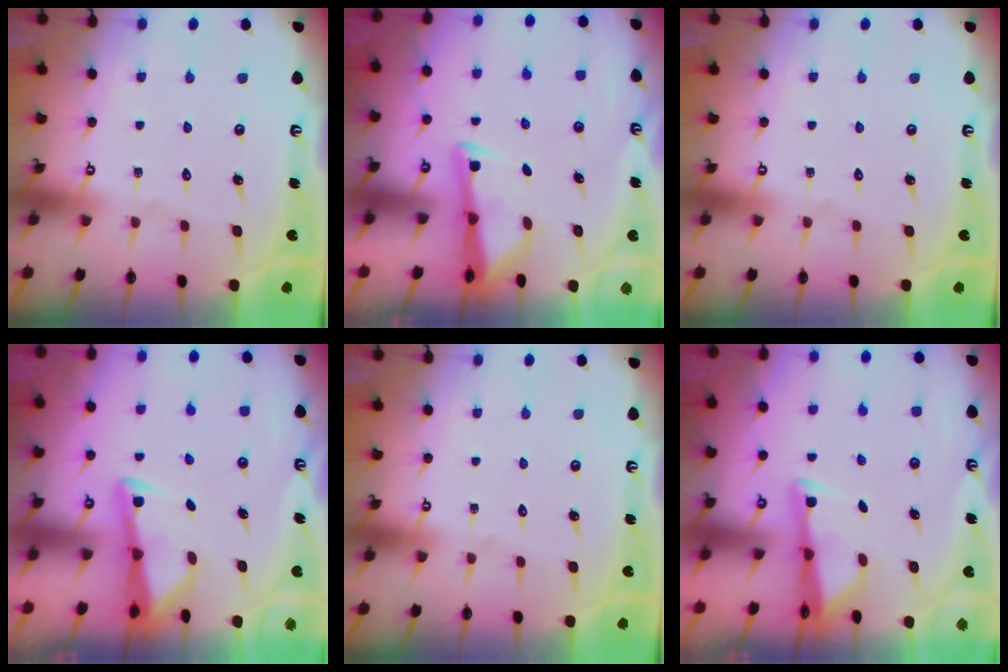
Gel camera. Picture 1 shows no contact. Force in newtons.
{"total": 3.1, "press": 3.1, "slide": 0.4}
{"total": 0.0}
{"total": 3.1, "press": 3.1, "slide": 0.4}
{"total": 0.0}
{"total": 2.8, "press": 2.7, "slide": 0.4}